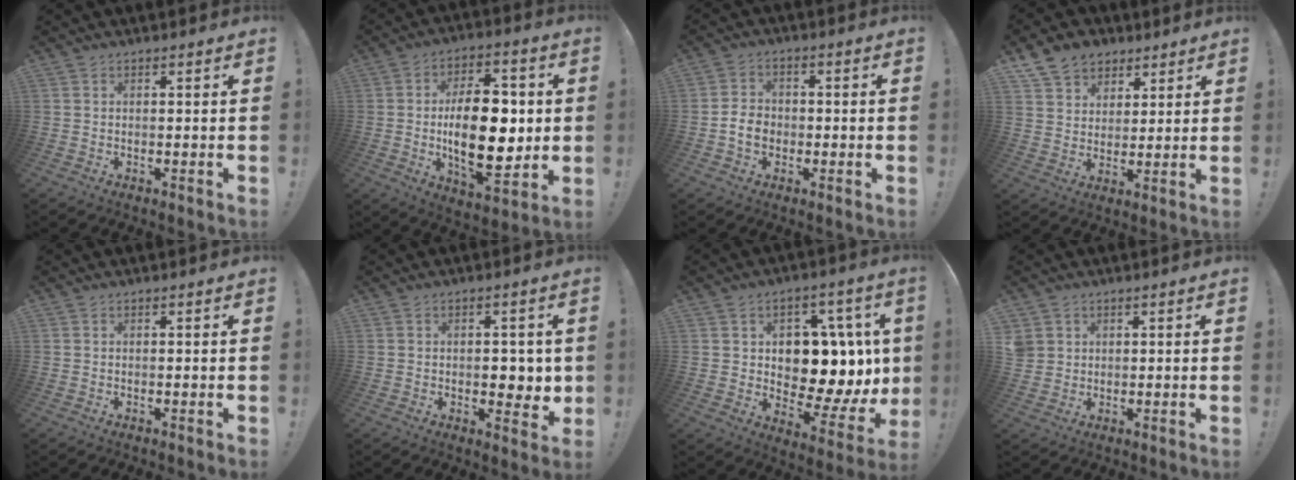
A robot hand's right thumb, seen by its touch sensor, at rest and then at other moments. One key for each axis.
{"total": 22.2, "fx": -0.3, "fy": 11.5, "fz": 19.0, "tx": -0.313, "ty": -0.008, "tz": -0.006}
{"total": 5.9, "fx": -1.9, "fy": 4.9, "fz": 2.7, "tx": -0.037, "ty": 0.015, "tz": -0.032}
{"total": 10.0, "fx": 6.1, "fy": 7.4, "fz": 2.7, "tx": -0.038, "ty": -0.038, "tz": 0.121}
{"total": 0.0}
{"total": 4.9, "fx": 0.0, "fy": 3.4, "fz": 3.5, "tx": -0.042, "ty": 0.003, "tz": 0.000}
{"total": 13.2, "fx": 1.3, "fy": 9.2, "fz": 9.5, "tx": -0.101, "ty": -0.021, "tz": 0.038}
{"total": 3.5, "fx": 1.5, "fy": 3.0, "fz": 0.9, "tx": -0.016, "ty": -0.004, "tz": 0.033}